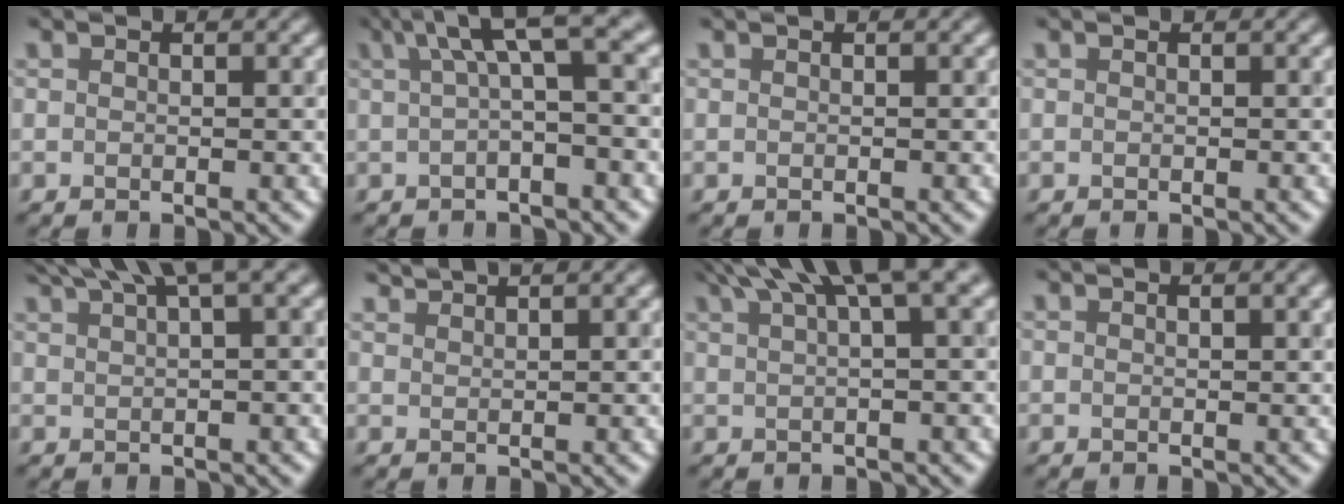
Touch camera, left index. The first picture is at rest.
{"total": 5.4, "force": [1.9, 1.1, 4.9], "torque": [-0.065, 0.024, 0.023]}
{"total": 0.0}
{"total": 0.0}
{"total": 5.2, "force": [3.8, 0.5, 3.4], "torque": [-0.041, 0.023, 0.062]}
{"total": 2.0, "force": [1.9, 0.1, 0.4], "torque": [0.002, 0.004, 0.026]}
{"total": 6.9, "force": [4.4, 1.2, 5.3], "torque": [-0.060, 0.024, 0.067]}
{"total": 1.5, "force": [0.7, 0.4, 1.3], "torque": [-0.014, 0.007, 0.004]}